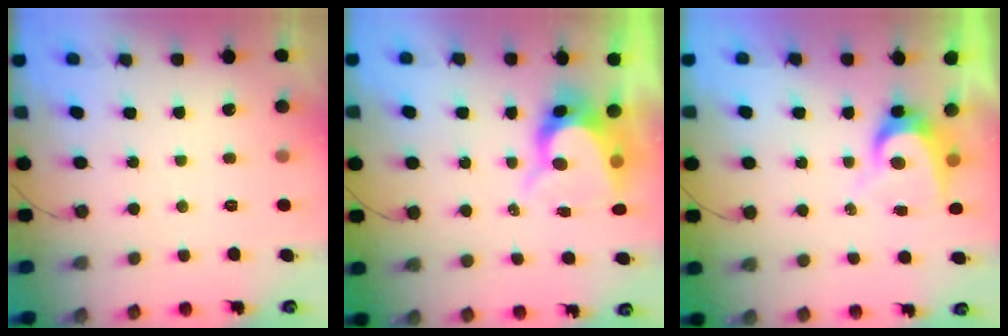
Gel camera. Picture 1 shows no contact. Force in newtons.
{"total": 7.9, "press": 7.8, "slide": 0.7}
{"total": 6.9, "press": 6.8, "slide": 0.5}